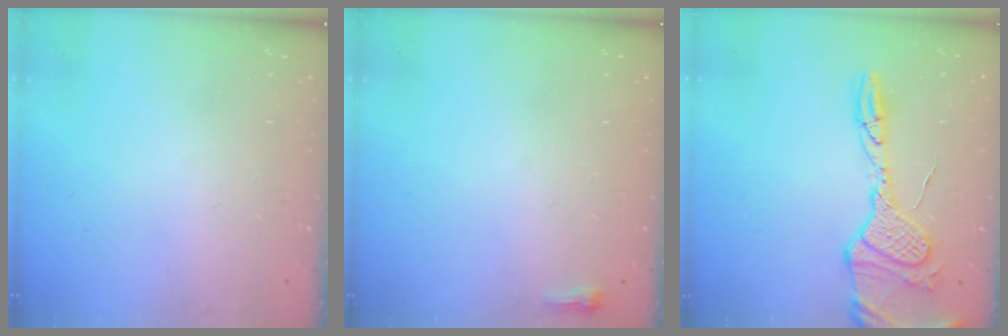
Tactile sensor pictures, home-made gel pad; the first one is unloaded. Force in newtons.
{"total": 2.6, "press": 2.5, "slide": 0.6}
{"total": 16.0, "press": 15.9, "slide": 1.6}